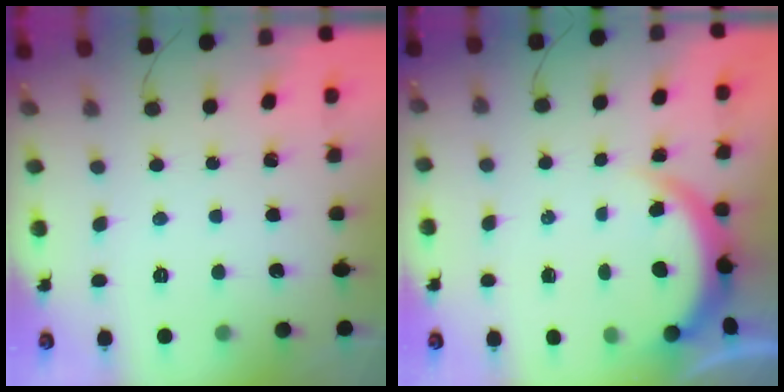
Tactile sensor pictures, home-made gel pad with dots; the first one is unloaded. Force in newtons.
{"total": 3.9, "press": 3.7, "slide": 1.5}